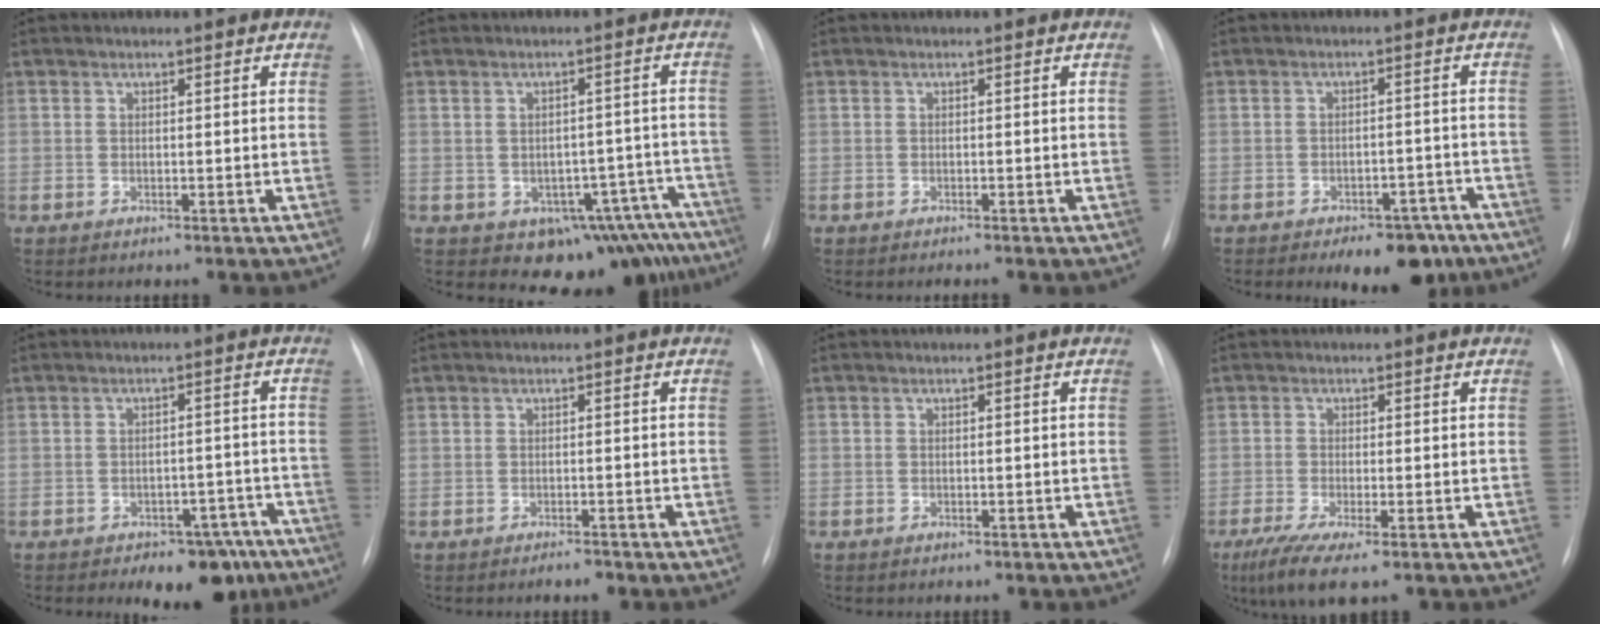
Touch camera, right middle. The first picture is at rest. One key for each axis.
{"total": 12.2, "fx": -9.2, "fy": 7.2, "fz": 3.7, "tx": -0.010, "ty": 0.039, "tz": -0.107}
{"total": 0.8, "fx": -0.7, "fy": 0.1, "fz": 0.3, "tx": -0.008, "ty": -0.002, "tz": -0.011}
{"total": 8.3, "fx": -6.0, "fy": 3.9, "fz": 4.2, "tx": -0.041, "ty": 0.018, "tz": -0.079}
{"total": 8.3, "fx": -6.2, "fy": 4.3, "fz": 3.5, "tx": -0.023, "ty": 0.026, "tz": -0.081}
{"total": 1.2, "fx": -1.1, "fy": 0.2, "fz": 0.5, "tx": -0.009, "ty": -0.001, "tz": -0.013}
{"total": 0.8, "fx": -0.6, "fy": 0.6, "fz": 0.1, "tx": -0.008, "ty": 0.003, "tz": -0.010}
{"total": 6.4, "fx": -3.8, "fy": 1.1, "fz": 5.0, "tx": -0.094, "ty": -0.020, "tz": -0.066}